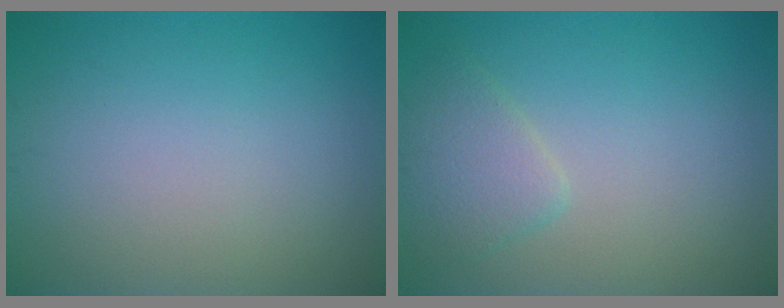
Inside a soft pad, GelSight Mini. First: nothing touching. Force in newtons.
{"total": 2.4, "press": 2.4, "slide": 0.2}